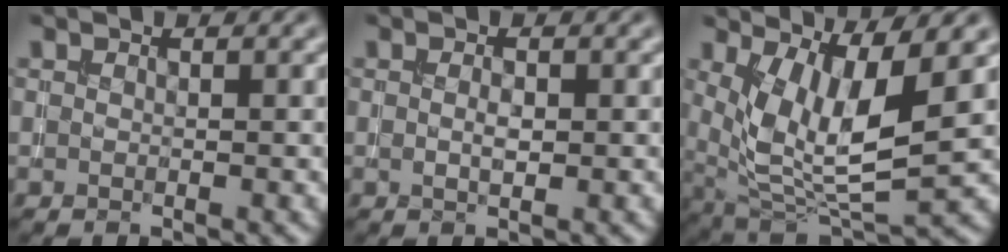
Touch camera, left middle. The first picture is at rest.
{"total": 1.2, "force": [0.0, 0.5, 1.0], "torque": [-0.022, -0.001, 0.000]}
{"total": 8.0, "force": [2.1, 3.0, 7.1], "torque": [-0.145, -0.016, 0.045]}